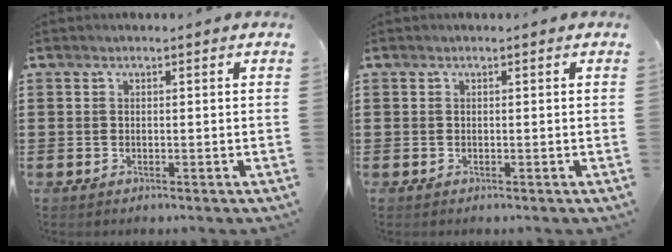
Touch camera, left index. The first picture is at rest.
{"total": 0.0}